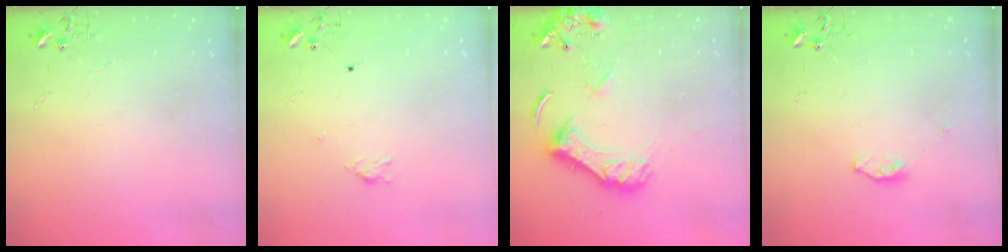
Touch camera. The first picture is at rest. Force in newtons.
{"total": 4.4, "press": 4.4, "slide": 0.6}
{"total": 14.8, "press": 14.8, "slide": 1.5}
{"total": 4.9, "press": 4.8, "slide": 1.1}